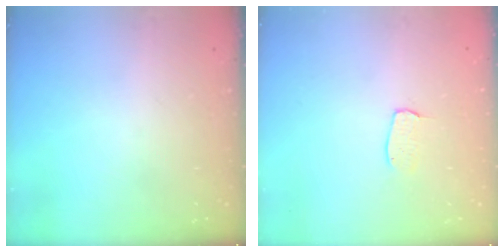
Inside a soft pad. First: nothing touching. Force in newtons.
{"total": 4.0, "press": 4.0, "slide": 0.2}